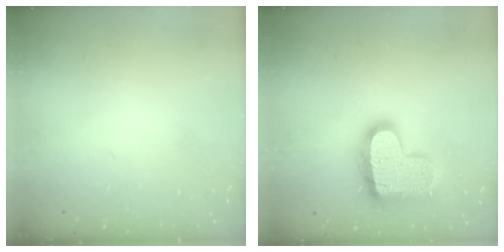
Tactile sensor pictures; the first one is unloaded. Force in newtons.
{"total": 19.3, "press": 19.3, "slide": 1.3}